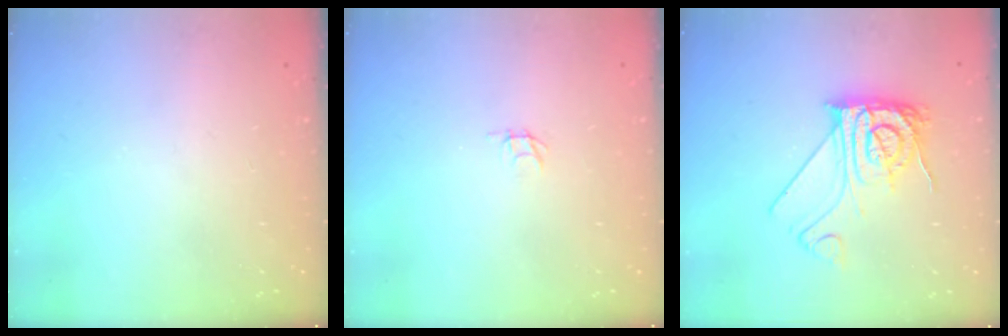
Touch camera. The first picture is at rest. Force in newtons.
{"total": 1.8, "press": 1.8, "slide": 0.1}
{"total": 11.8, "press": 11.8, "slide": 1.2}